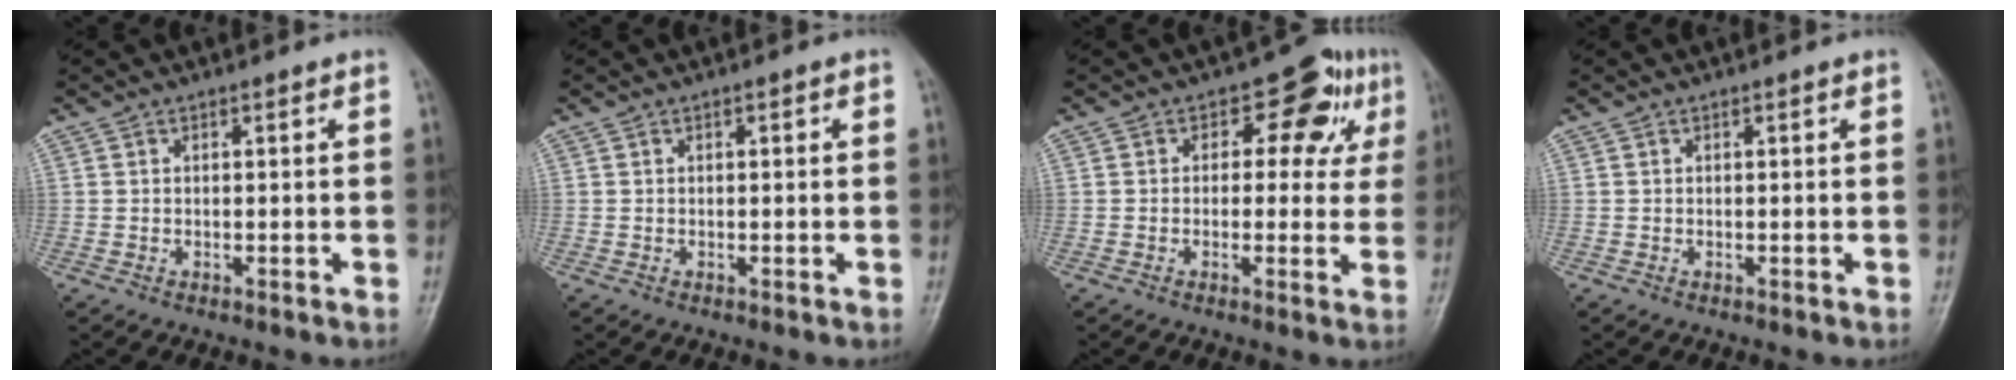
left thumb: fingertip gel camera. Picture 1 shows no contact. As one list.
[{"total": 0.7, "force": [0.2, 0.3, 0.6], "torque": [-0.006, 0.002, 0.002]}, {"total": 8.4, "force": [2.5, 5.8, 5.4], "torque": [-0.013, 0.009, 0.019]}, {"total": 0.0}]